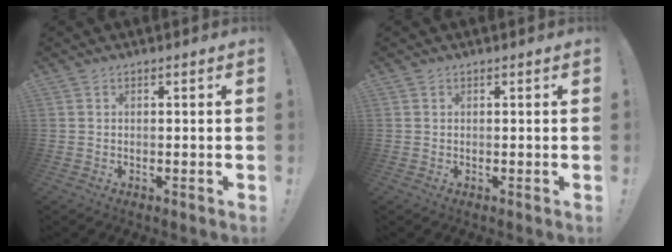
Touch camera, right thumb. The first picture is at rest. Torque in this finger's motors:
{"motor_torque": [-0.17, -0.01, -0.39, 0.27, -0.02]}